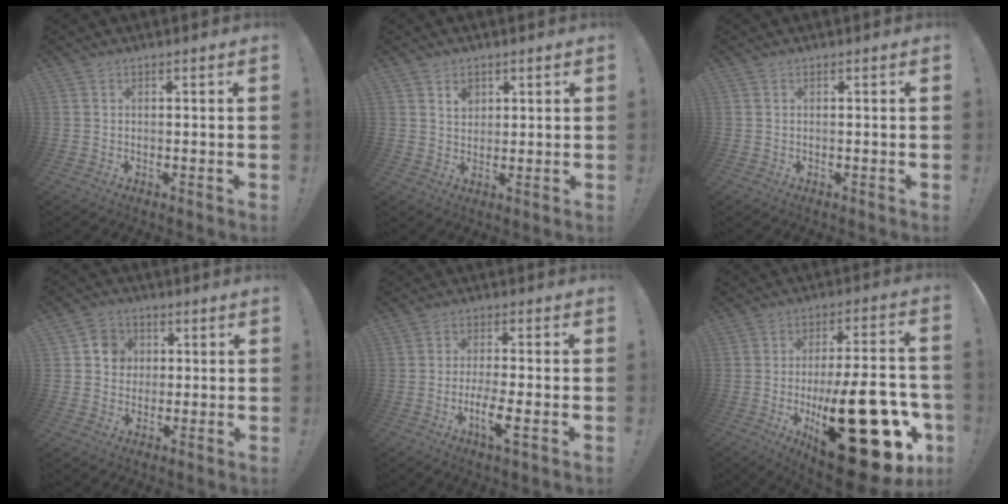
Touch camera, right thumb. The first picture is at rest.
{"total": 3.6, "force": [2.0, 2.8, 1.3], "torque": [-0.005, -0.008, 0.032]}
{"total": 0.0}
{"total": 7.5, "force": [1.3, 7.1, 2.3], "torque": [-0.030, 0.001, 0.028]}
{"total": 7.4, "force": [-2.6, 0.9, 6.9], "torque": [-0.128, -0.007, -0.045]}
{"total": 34.1, "force": [-10.2, 12.9, 29.8], "torque": [-0.413, 0.040, -0.129]}